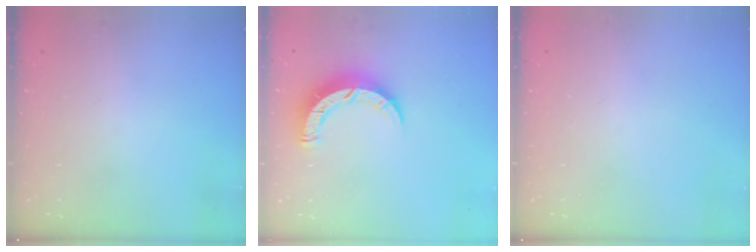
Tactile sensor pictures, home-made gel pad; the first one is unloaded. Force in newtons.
{"total": 7.9, "press": 7.9, "slide": 0.5}
{"total": 0.0}